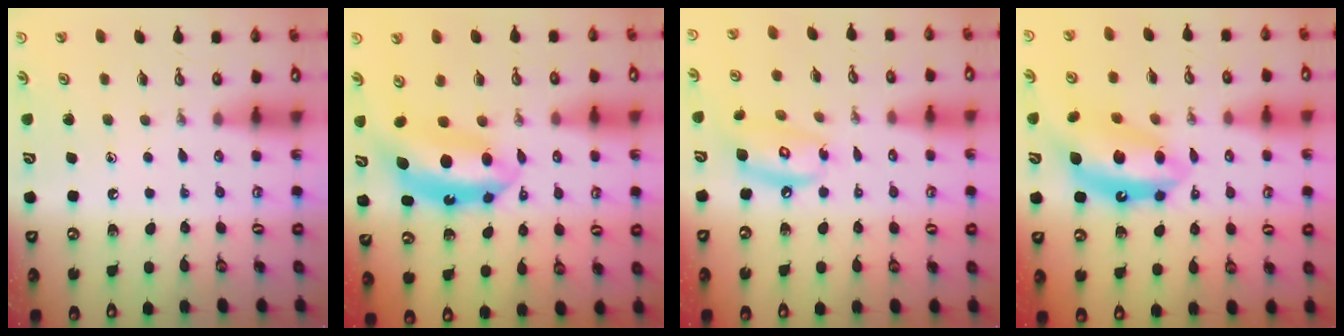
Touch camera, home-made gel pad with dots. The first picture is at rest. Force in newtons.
{"total": 8.0, "press": 8.0, "slide": 0.6}
{"total": 11.5, "press": 11.5, "slide": 1.0}
{"total": 13.1, "press": 13.1, "slide": 0.9}